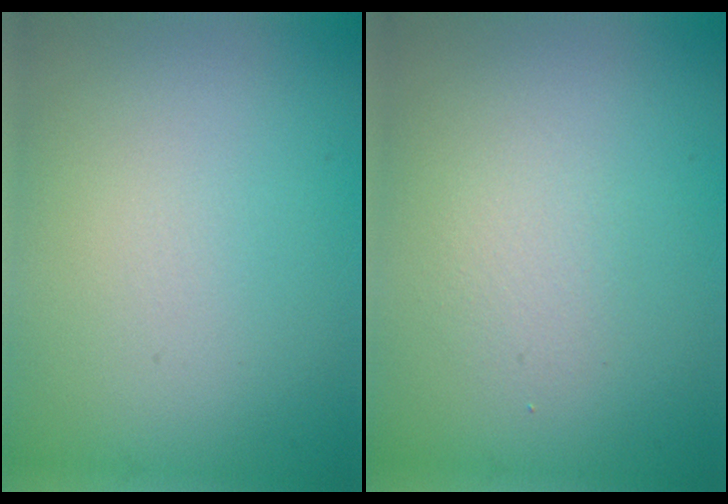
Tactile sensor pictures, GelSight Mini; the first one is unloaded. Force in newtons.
{"total": 1.3, "press": 1.3, "slide": 0.1}